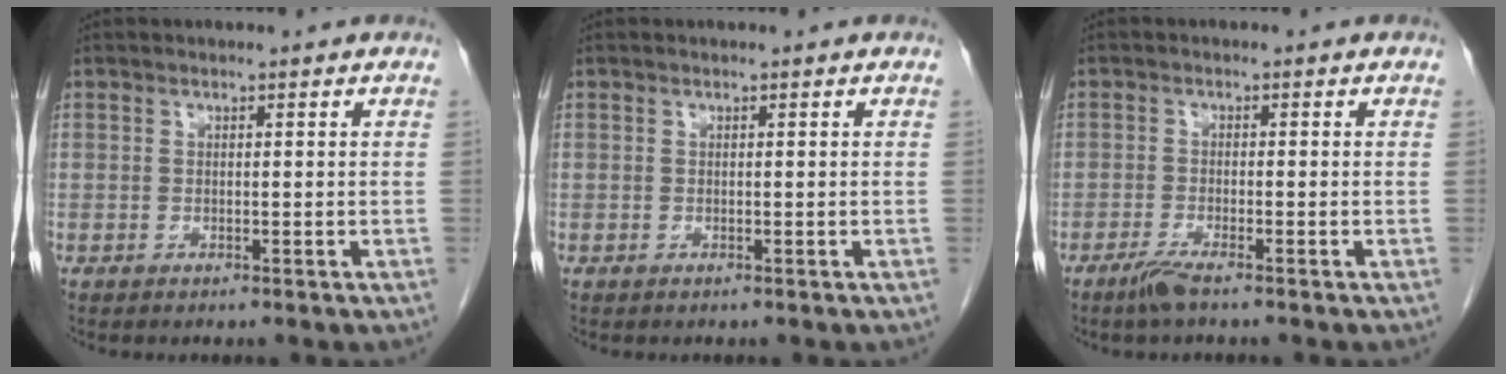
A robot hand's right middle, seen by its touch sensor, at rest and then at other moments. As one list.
[{"total": 0.0}, {"total": 2.6, "force": [-2.0, -0.2, 1.7], "torque": [-0.042, -0.006, -0.043]}]